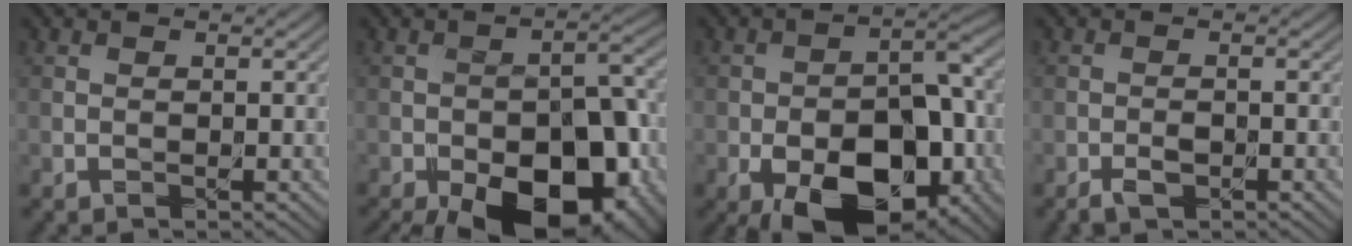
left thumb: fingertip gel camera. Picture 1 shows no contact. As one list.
[{"total": 17.7, "force": [-9.4, 9.4, 11.7], "torque": [-0.129, -0.021, -0.132]}, {"total": 15.8, "force": [-7.7, 8.6, 10.8], "torque": [-0.138, -0.016, -0.128]}, {"total": 1.6, "force": [-1.2, 0.5, 0.8], "torque": [-0.012, -0.001, -0.026]}]